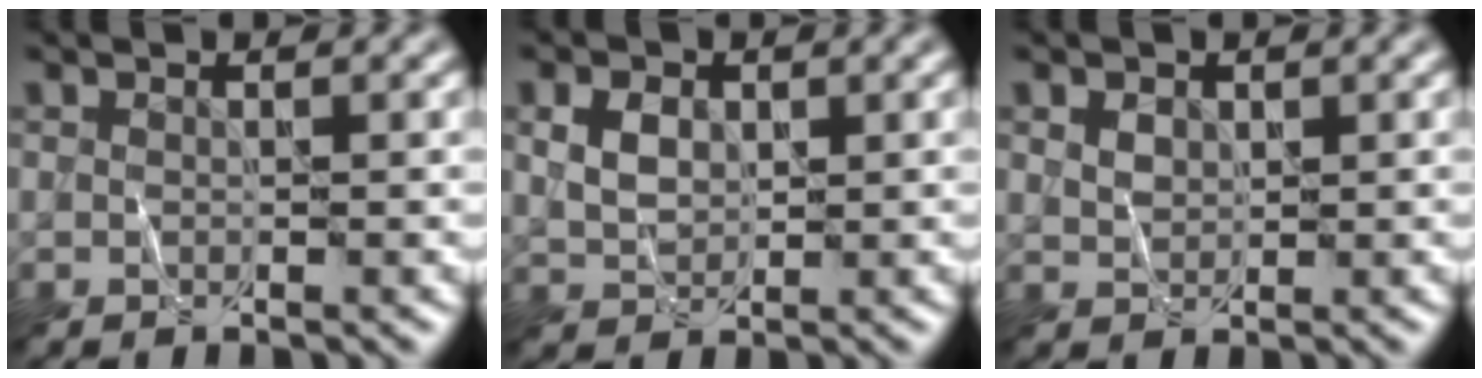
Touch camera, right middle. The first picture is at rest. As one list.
[{"total": 2.7, "force": [0.8, 2.0, 1.7], "torque": [-0.037, 0.002, 0.015]}, {"total": 1.4, "force": [0.6, 1.1, 0.7], "torque": [-0.016, 0.002, 0.013]}]